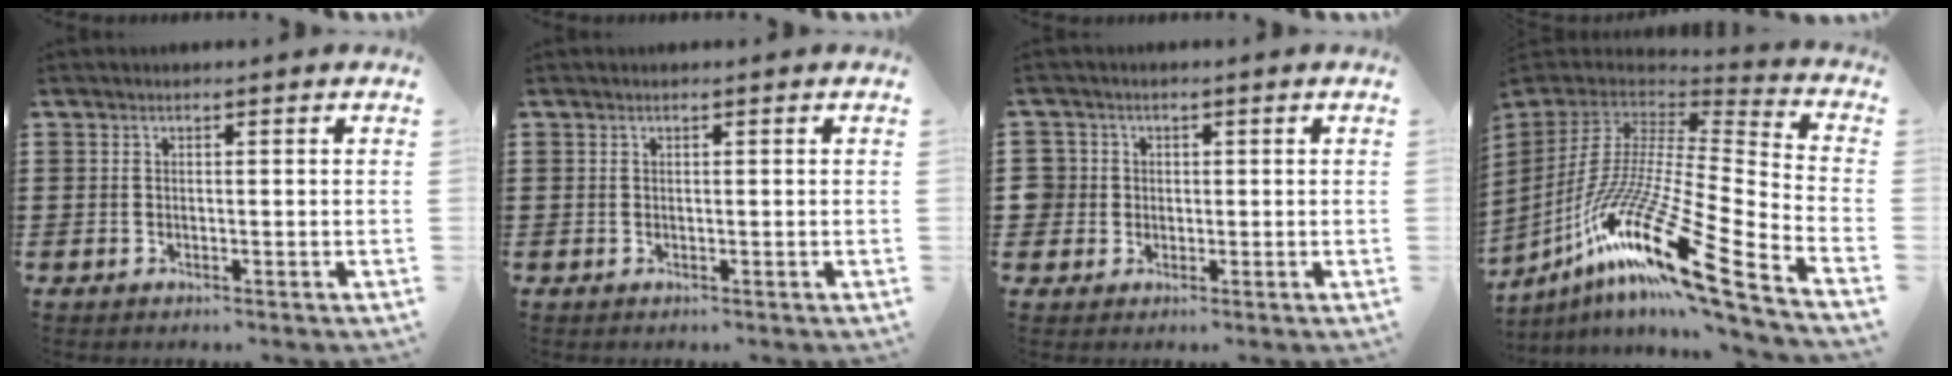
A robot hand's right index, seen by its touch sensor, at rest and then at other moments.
{"total": 0.0}
{"total": 3.0, "force": [0.2, 3.0, 0.3], "torque": [-0.029, 0.008, -0.001]}
{"total": 20.3, "force": [-11.6, 3.9, 16.2], "torque": [-0.336, 0.004, -0.217]}